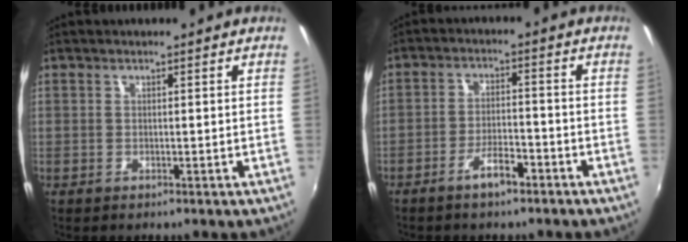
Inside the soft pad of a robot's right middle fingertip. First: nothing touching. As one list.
[{"total": 4.9, "force": [-3.5, 1.5, 3.0], "torque": [-0.067, 0.001, -0.058]}]